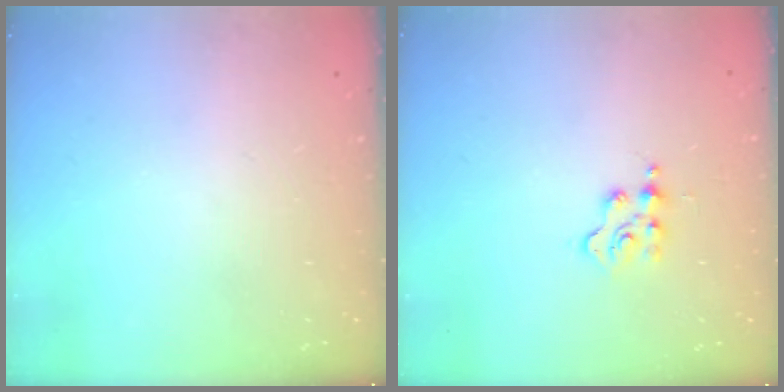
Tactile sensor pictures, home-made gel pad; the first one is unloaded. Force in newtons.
{"total": 2.7, "press": 2.7, "slide": 0.3}